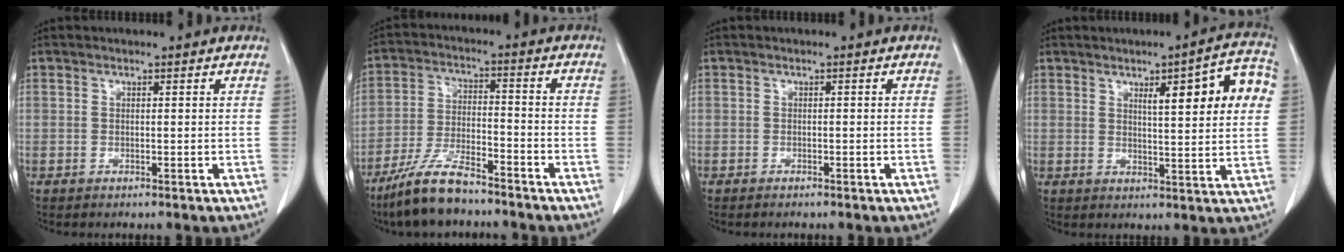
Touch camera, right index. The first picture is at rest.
{"total": 9.7, "force": [-7.9, 1.8, 5.5], "torque": [-0.112, -0.018, -0.151]}
{"total": 0.6, "force": [-0.5, 0.0, 0.4], "torque": [-0.007, -0.001, -0.010]}
{"total": 10.5, "force": [3.2, 1.6, 9.9], "torque": [-0.127, 0.018, 0.039]}